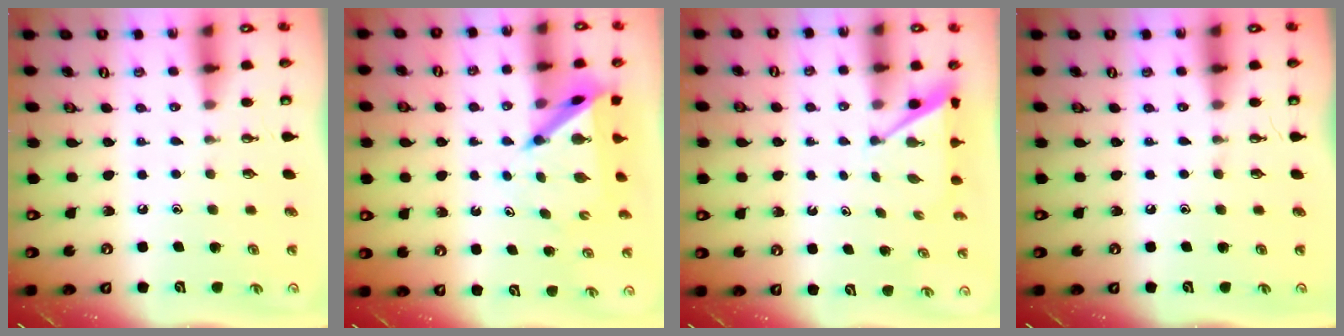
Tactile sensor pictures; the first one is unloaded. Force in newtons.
{"total": 7.1, "press": 7.1, "slide": 0.7}
{"total": 3.9, "press": 3.9, "slide": 0.3}
{"total": 0.0}